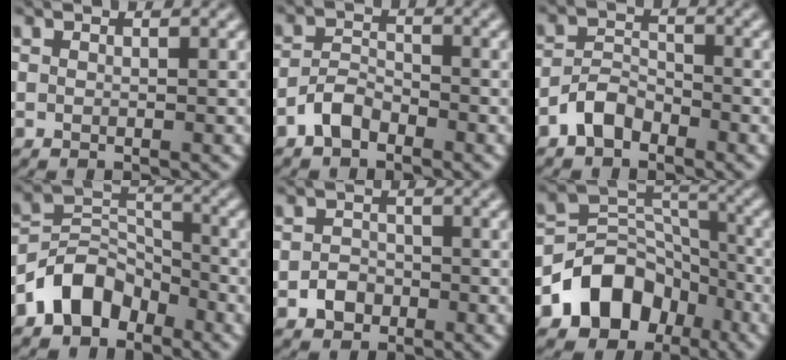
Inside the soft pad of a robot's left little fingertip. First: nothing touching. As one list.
[{"total": 2.7, "force": [-2.0, 1.3, 1.2], "torque": [-0.022, 0.010, -0.045]}, {"total": 3.0, "force": [-2.3, 1.6, 1.3], "torque": [-0.023, 0.012, -0.049]}, {"total": 5.3, "force": [-3.6, 3.4, 2.0], "torque": [-0.026, 0.010, -0.074]}, {"total": 2.1, "force": [-1.2, 1.6, 0.7], "torque": [-0.005, 0.002, -0.027]}, {"total": 8.0, "force": [-4.3, 5.9, 3.1], "torque": [-0.029, 0.002, -0.084]}]